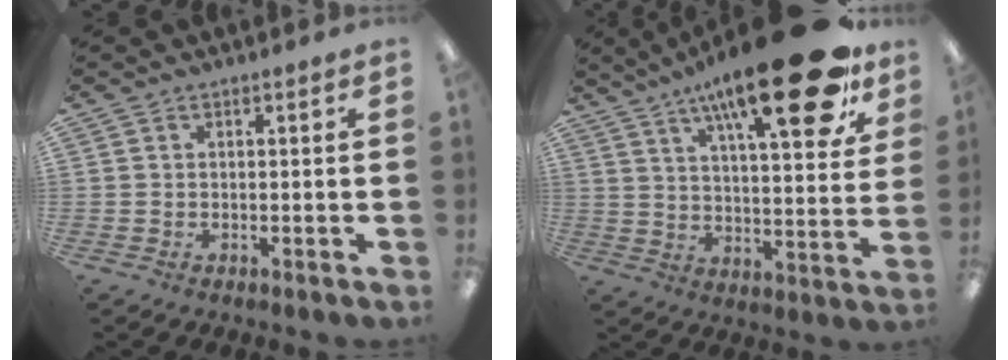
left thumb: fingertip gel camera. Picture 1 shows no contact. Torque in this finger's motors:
{"motor_torque": [0.94, 0.64, 1.79, -1.00, 0.49]}